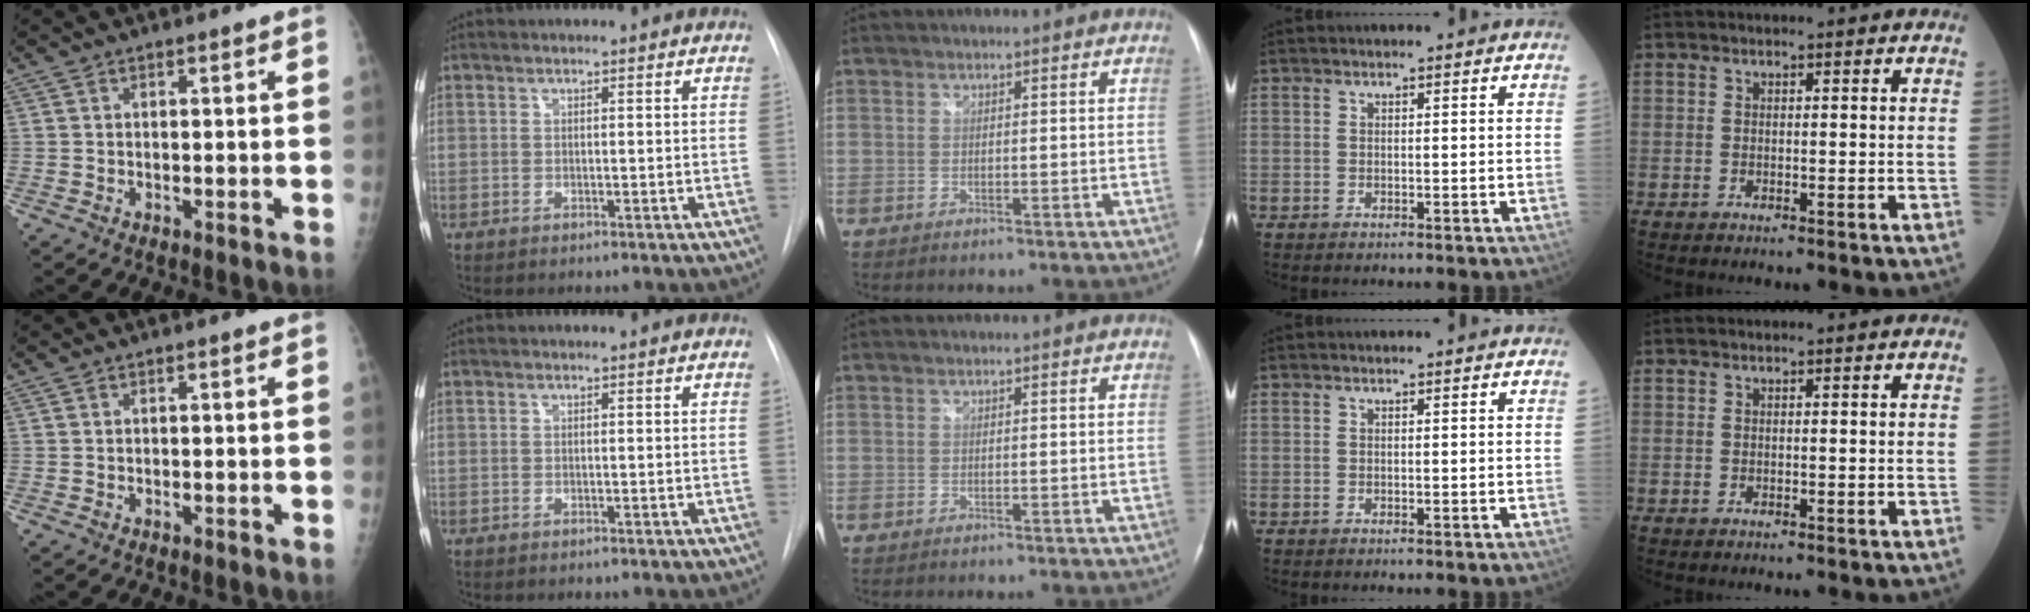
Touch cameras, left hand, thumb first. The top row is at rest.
{}